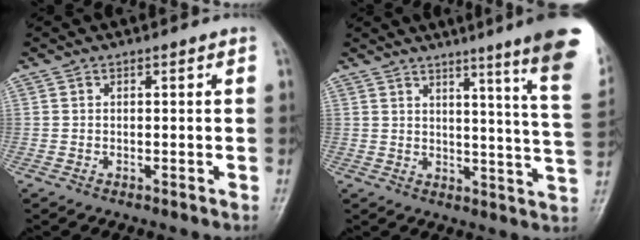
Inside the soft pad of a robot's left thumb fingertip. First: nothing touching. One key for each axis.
{"total": 17.7, "fx": 11.7, "fy": -0.1, "fz": 13.4, "tx": -0.156, "ty": -0.078, "tz": 0.130}